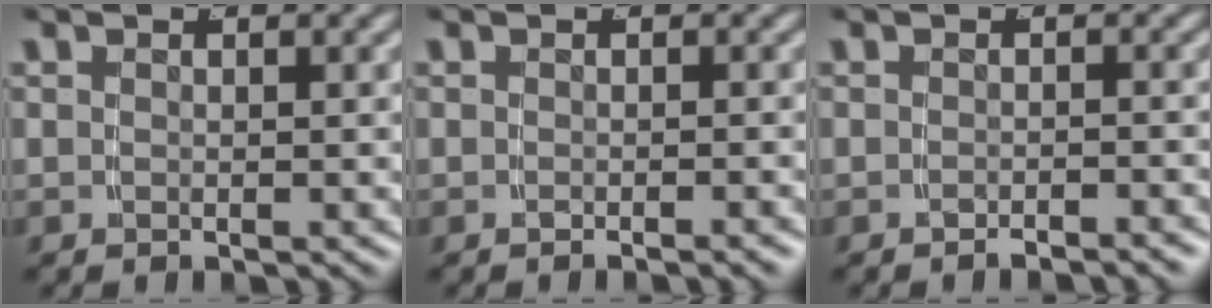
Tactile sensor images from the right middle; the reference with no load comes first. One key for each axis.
{"total": 1.0, "fx": -0.8, "fy": -0.4, "fz": 0.3, "tx": -0.004, "ty": 0.006, "tz": -0.015}
{"total": 1.7, "fx": -1.7, "fy": -0.4, "fz": 0.3, "tx": -0.002, "ty": 0.004, "tz": -0.029}